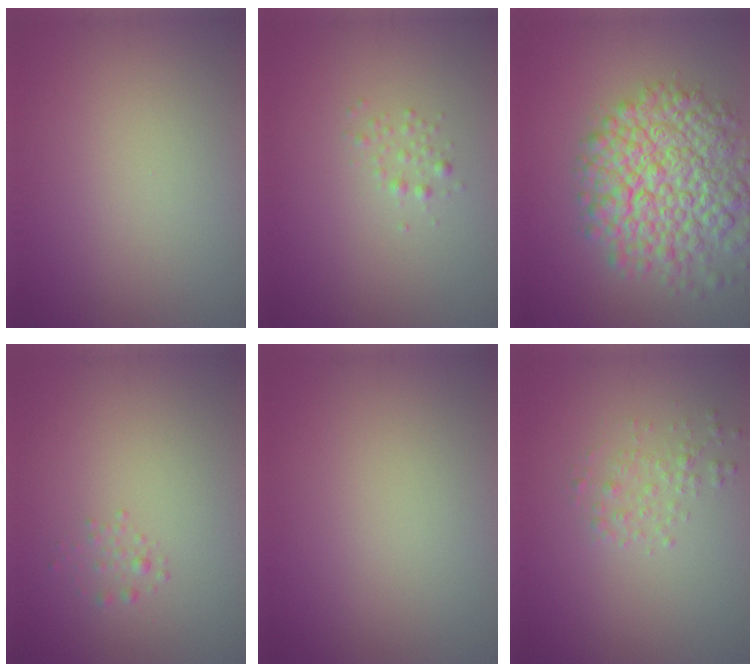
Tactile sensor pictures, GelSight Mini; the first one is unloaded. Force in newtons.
{"total": 1.1, "press": 1.1, "slide": 0.0}
{"total": 10.1, "press": 10.1, "slide": 0.5}
{"total": 0.9, "press": 0.9, "slide": 0.1}
{"total": 0.0}
{"total": 1.6, "press": 1.6, "slide": 0.0}